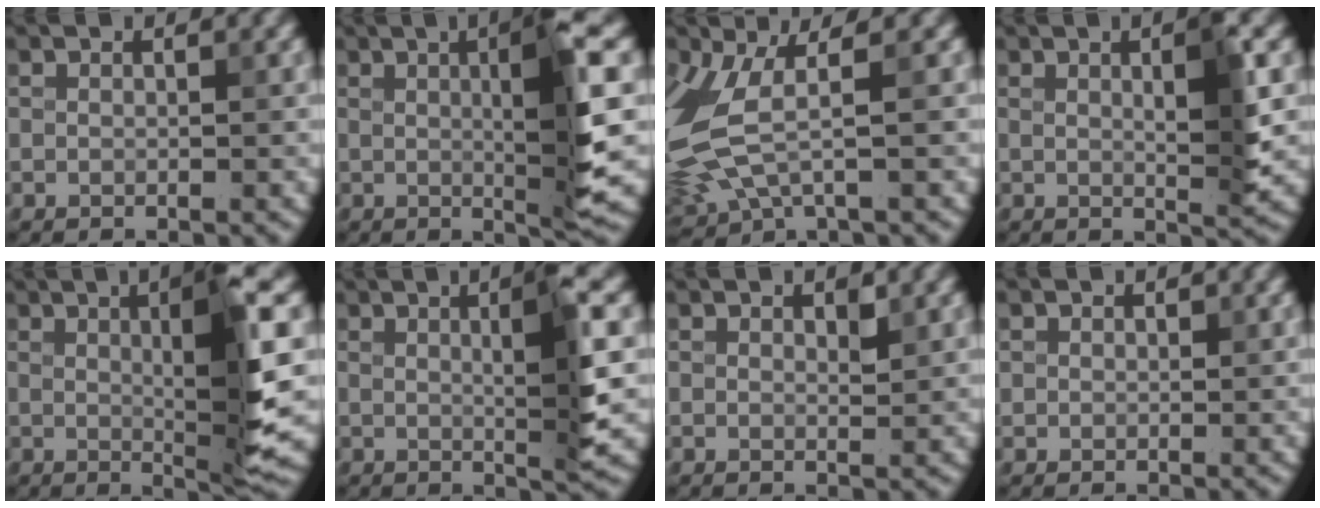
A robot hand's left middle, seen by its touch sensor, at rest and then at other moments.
{"total": 7.7, "force": [1.0, 0.9, 7.6], "torque": [-0.107, 0.005, 0.019]}
{"total": 6.1, "force": [0.5, 3.0, 5.3], "torque": [-0.160, -0.016, 0.012]}
{"total": 4.4, "force": [1.0, 0.7, 4.2], "torque": [-0.059, -0.002, 0.016]}
{"total": 8.3, "force": [1.4, 1.1, 8.1], "torque": [-0.111, 0.000, 0.025]}
{"total": 5.7, "force": [1.0, 0.7, 5.5], "torque": [-0.079, 0.005, 0.018]}
{"total": 0.8, "force": [0.4, 0.3, 0.6], "torque": [-0.011, -0.004, 0.008]}
{"total": 1.1, "force": [0.3, 1.0, 0.0], "torque": [0.009, -0.003, 0.004]}